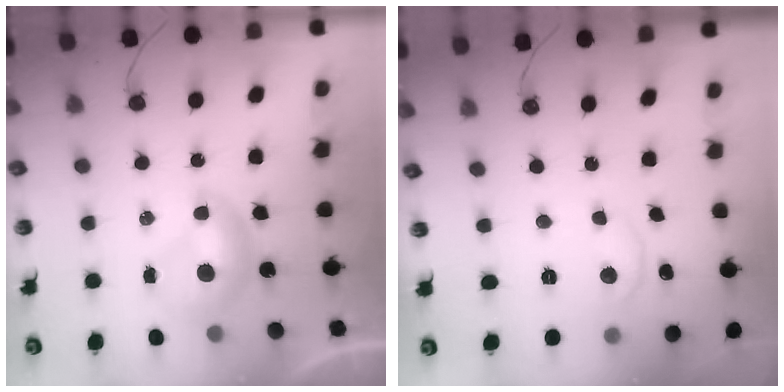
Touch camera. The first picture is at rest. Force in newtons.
{"total": 4.0, "press": 4.0, "slide": 0.4}